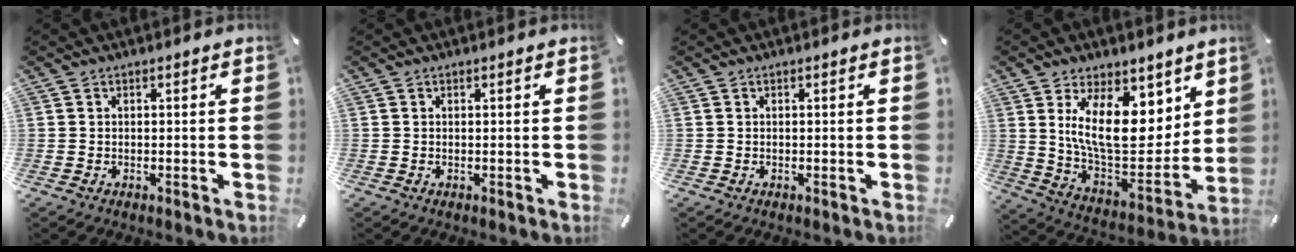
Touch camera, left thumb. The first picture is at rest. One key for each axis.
{"total": 0.0}
{"total": 0.0}
{"total": 17.5, "fx": 7.1, "fy": 10.0, "fz": 12.5, "tx": -0.208, "ty": -0.057, "tz": 0.129}